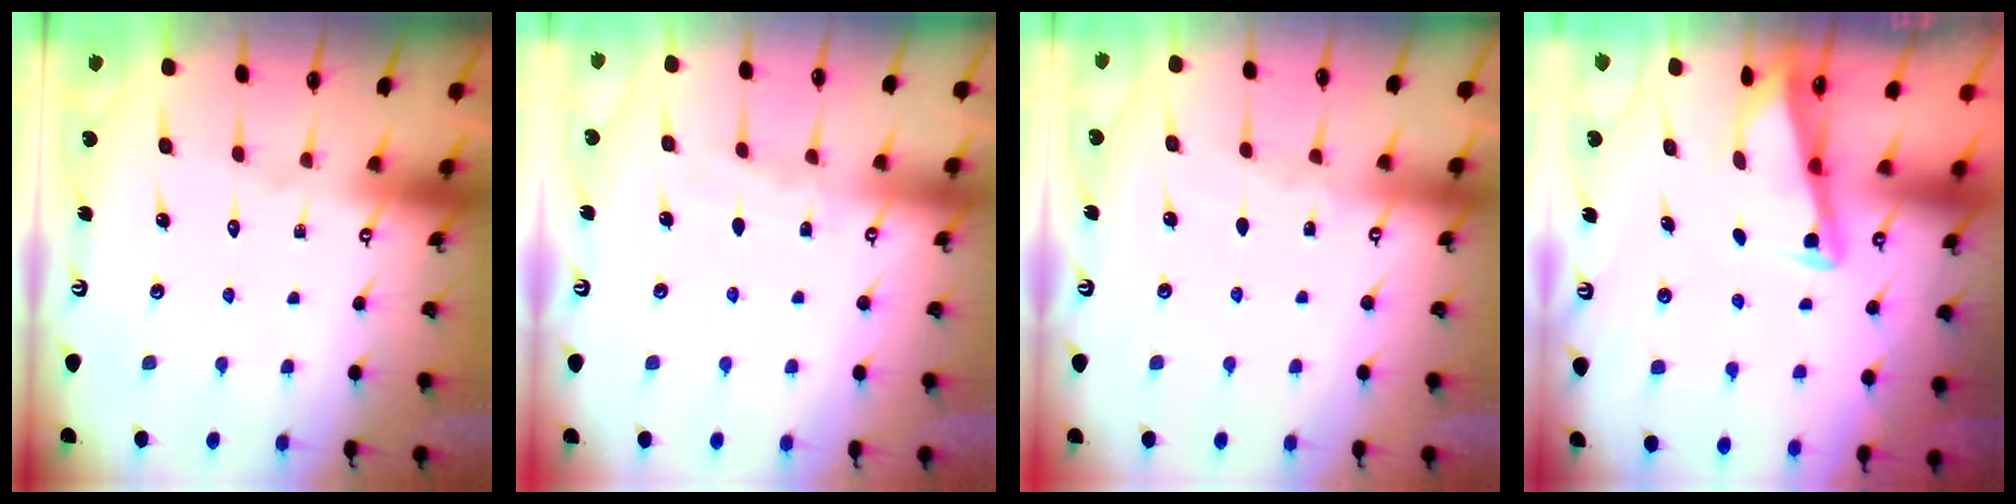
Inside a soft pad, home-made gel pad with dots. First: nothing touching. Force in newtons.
{"total": 3.6, "press": 3.5, "slide": 0.5}
{"total": 2.7, "press": 2.7, "slide": 0.4}
{"total": 2.7, "press": 2.7, "slide": 0.3}